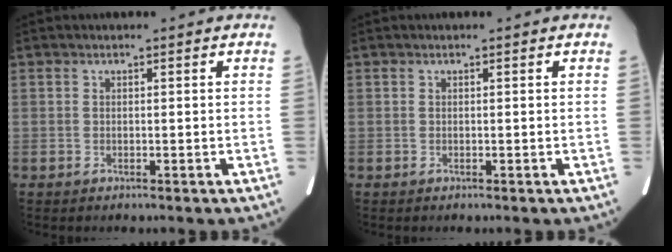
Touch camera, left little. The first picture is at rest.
{"total": 0.0}